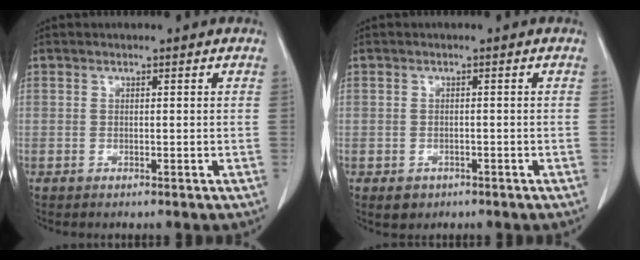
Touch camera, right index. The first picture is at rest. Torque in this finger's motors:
{"motor_torque": [-0.25, -0.16, -0.14, -0.06]}